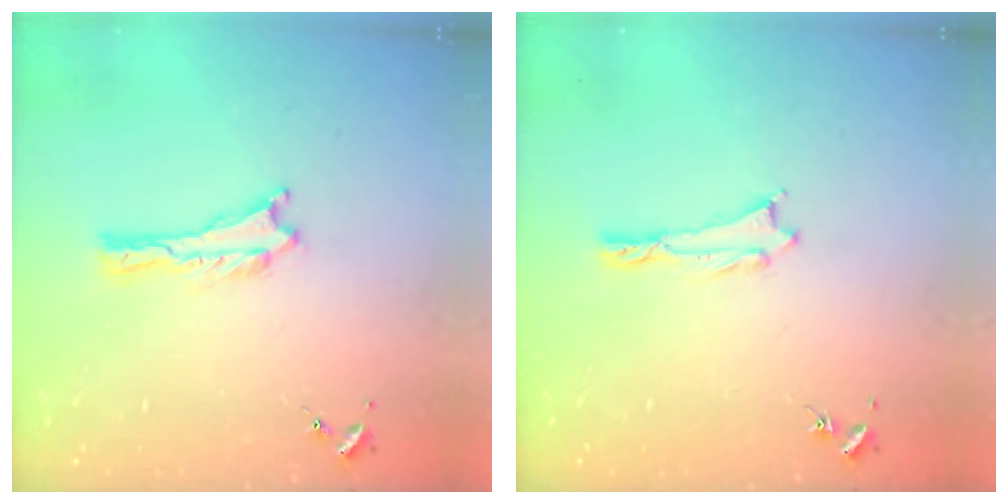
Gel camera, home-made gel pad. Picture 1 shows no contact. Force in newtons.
{"total": 0.6, "press": 0.5, "slide": 0.2}